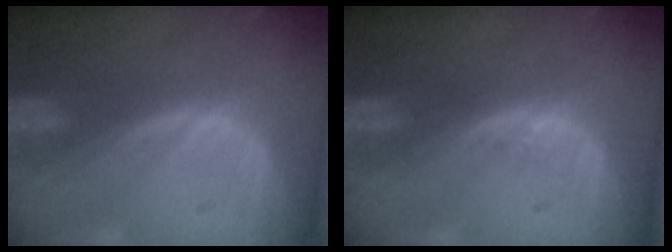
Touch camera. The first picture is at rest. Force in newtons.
{"total": 0.6, "press": 0.6, "slide": 0.1}